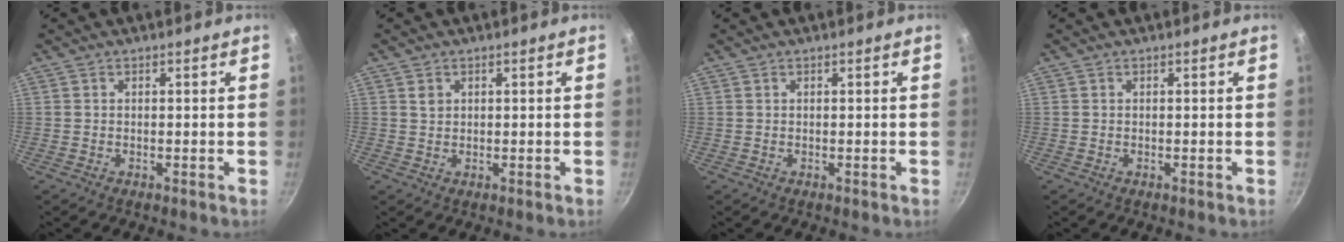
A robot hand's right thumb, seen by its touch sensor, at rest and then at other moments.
{"total": 1.5, "force": [0.6, 1.3, 0.6], "torque": [-0.006, -0.001, 0.009]}
{"total": 0.0}
{"total": 0.0}